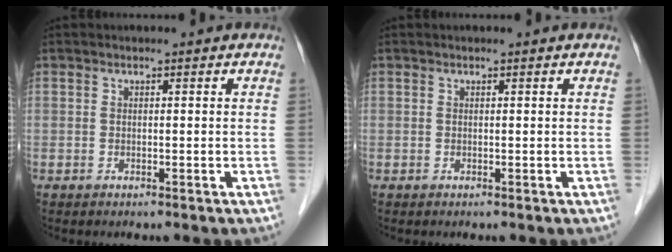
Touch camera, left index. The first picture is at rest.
{"total": 0.0}